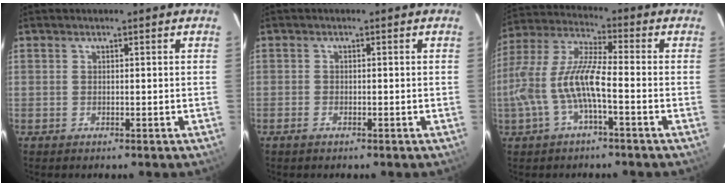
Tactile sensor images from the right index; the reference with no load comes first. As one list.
[{"total": 1.3, "force": [-1.0, 0.6, 0.6], "torque": [-0.015, -0.001, -0.021]}, {"total": 11.6, "force": [-3.4, 2.5, 10.8], "torque": [-0.232, 0.003, -0.062]}]